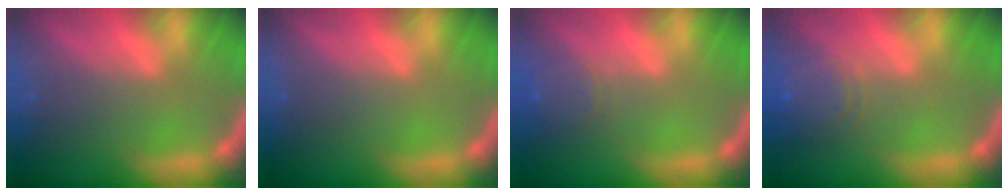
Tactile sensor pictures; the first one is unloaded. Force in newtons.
{"total": 0.0}
{"total": 3.0}
{"total": 5.1}